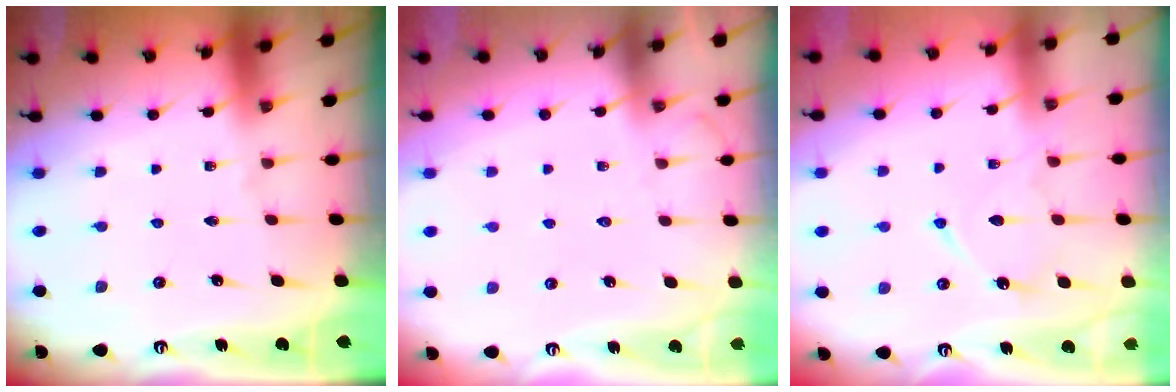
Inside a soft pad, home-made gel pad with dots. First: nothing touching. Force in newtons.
{"total": 3.9, "press": 3.8, "slide": 0.5}
{"total": 10.5, "press": 10.5, "slide": 1.1}